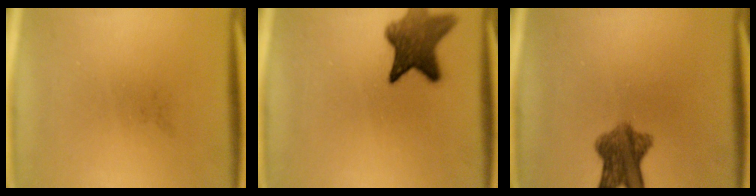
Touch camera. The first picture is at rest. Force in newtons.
{"total": 8.0}
{"total": 7.3}